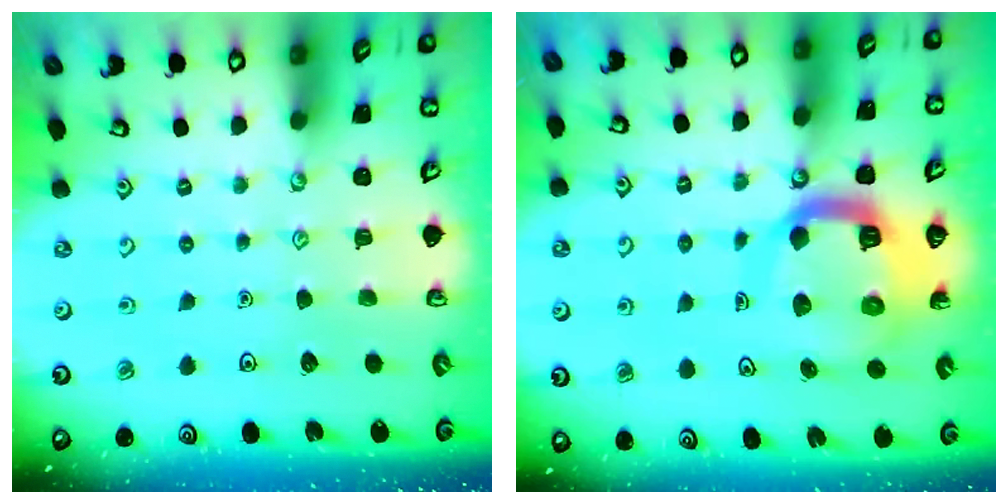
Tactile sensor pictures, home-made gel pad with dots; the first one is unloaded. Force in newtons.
{"total": 14.4, "press": 14.3, "slide": 1.7}